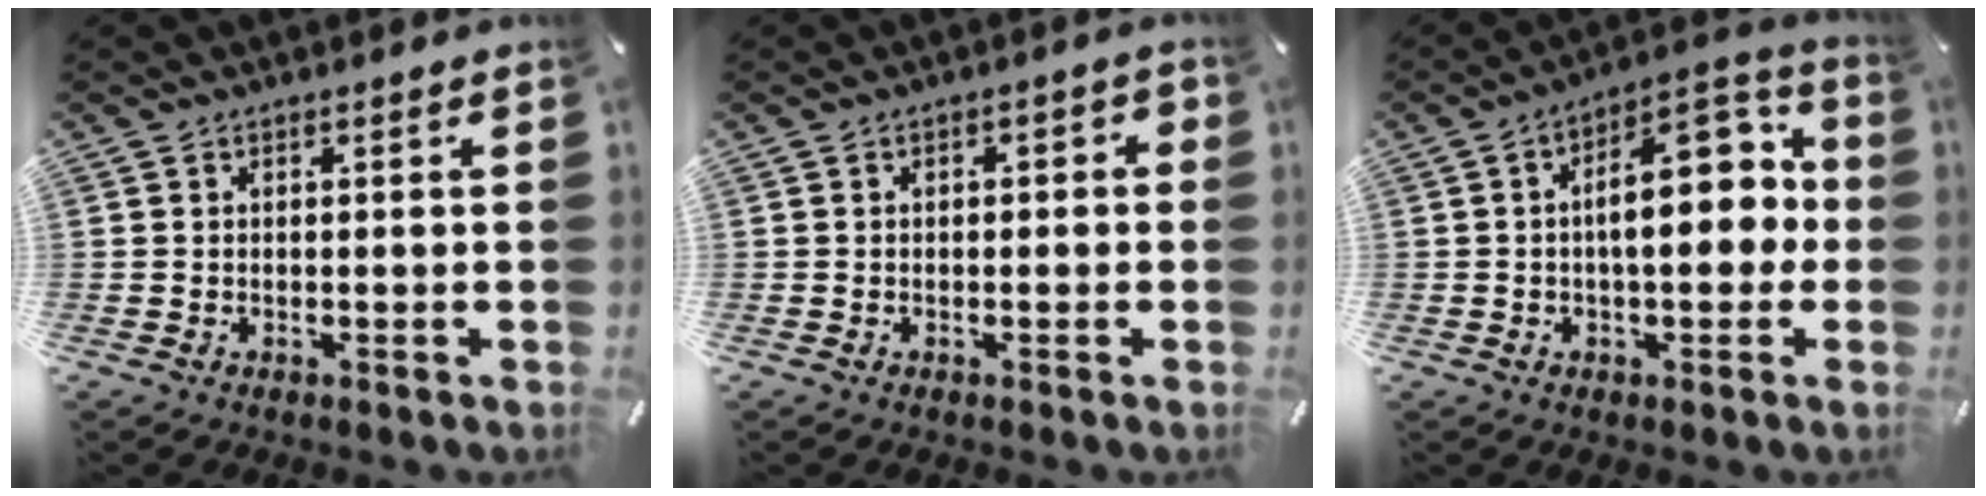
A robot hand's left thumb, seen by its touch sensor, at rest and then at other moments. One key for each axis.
{"total": 1.6, "fx": -0.9, "fy": 1.1, "fz": 0.9, "tx": -0.014, "ty": 0.008, "tz": -0.019}
{"total": 15.6, "fx": 1.6, "fy": 7.9, "fz": 13.4, "tx": -0.167, "ty": -0.014, "tz": 0.023}